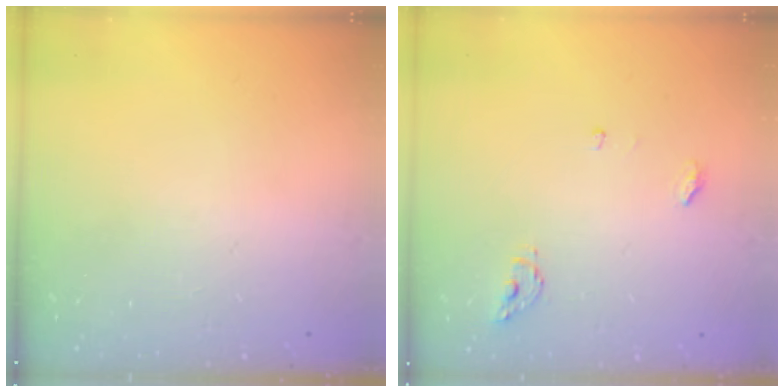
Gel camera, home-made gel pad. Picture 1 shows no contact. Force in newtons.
{"total": 4.3, "press": 4.3, "slide": 0.4}